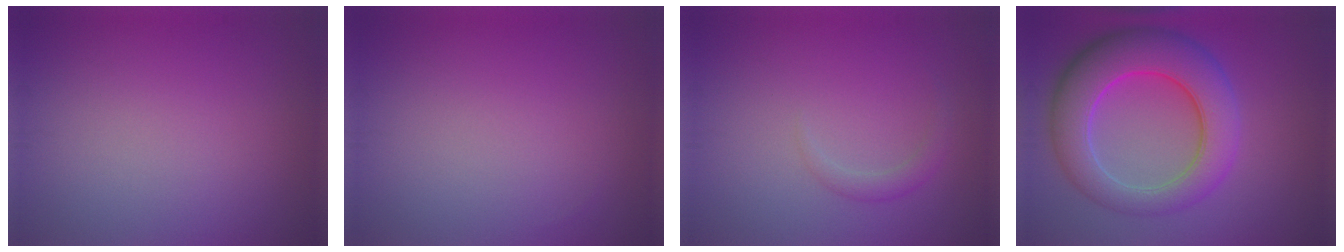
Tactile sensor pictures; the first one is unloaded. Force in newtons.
{"total": 0.0}
{"total": 1.4, "press": 1.4, "slide": 0.1}
{"total": 8.8, "press": 8.8, "slide": 0.4}